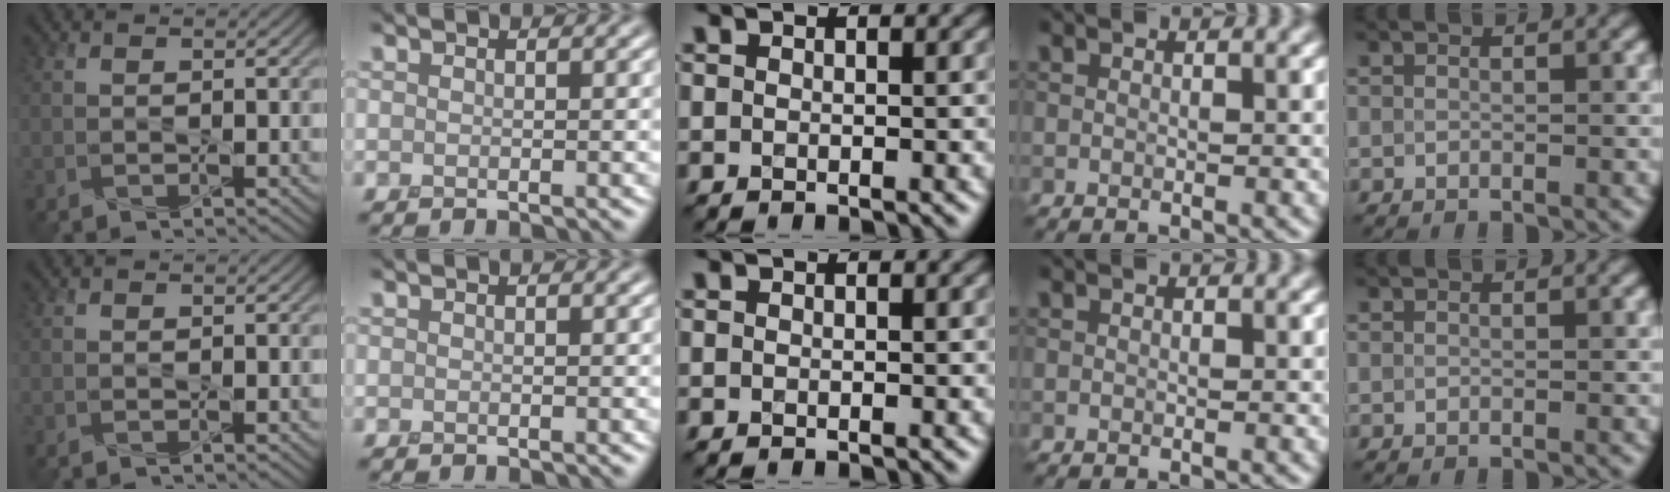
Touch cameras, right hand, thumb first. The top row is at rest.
{}